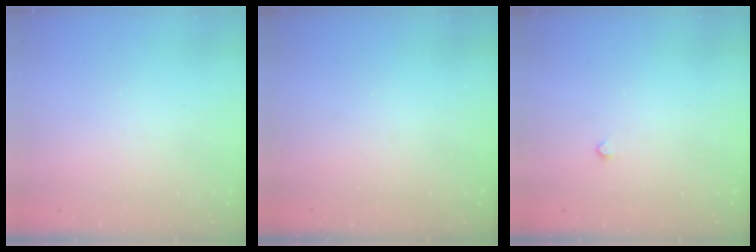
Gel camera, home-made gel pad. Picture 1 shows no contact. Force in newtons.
{"total": 0.0}
{"total": 2.0, "press": 1.9, "slide": 0.3}